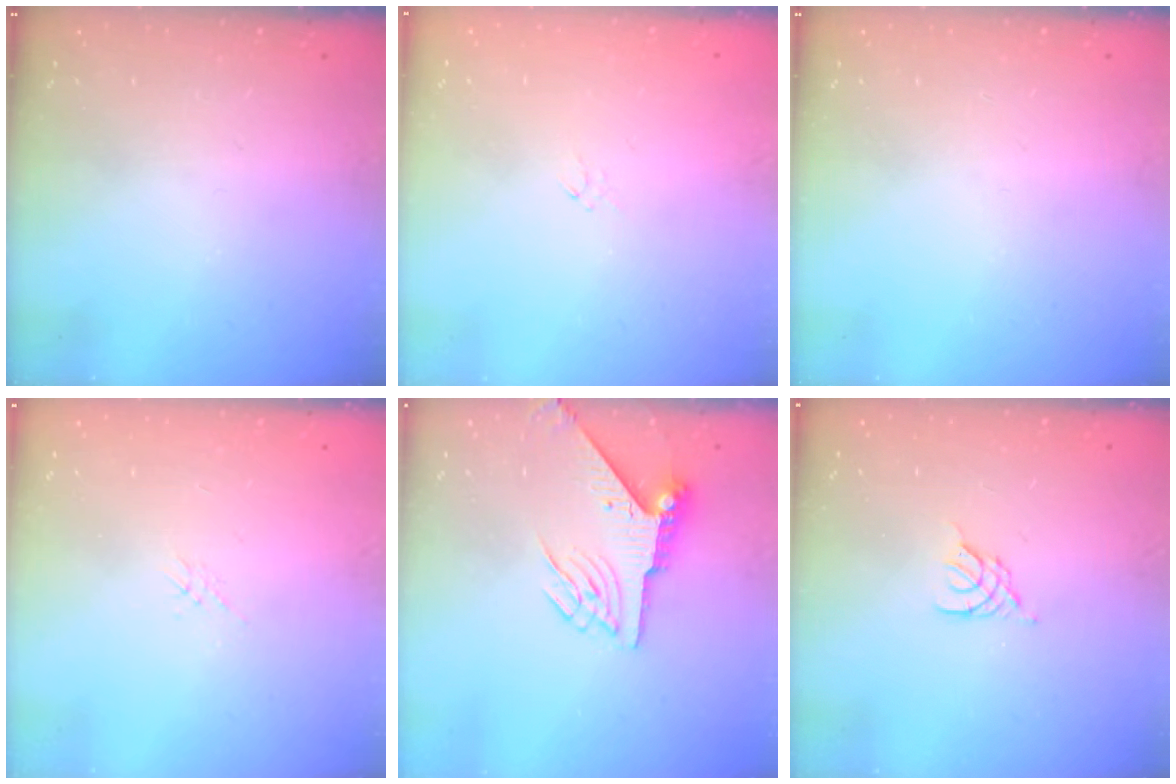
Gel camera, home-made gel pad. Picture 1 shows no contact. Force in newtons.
{"total": 0.0}
{"total": 0.0}
{"total": 1.7, "press": 1.6, "slide": 0.4}
{"total": 5.9, "press": 5.8, "slide": 0.7}
{"total": 2.3, "press": 2.3, "slide": 0.5}